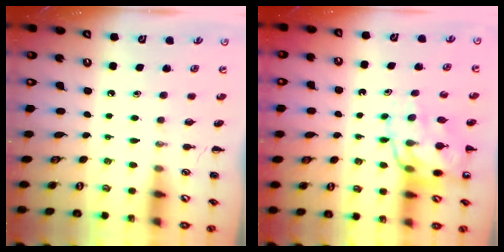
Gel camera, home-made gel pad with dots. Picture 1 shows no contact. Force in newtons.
{"total": 13.9, "press": 13.5, "slide": 3.1}